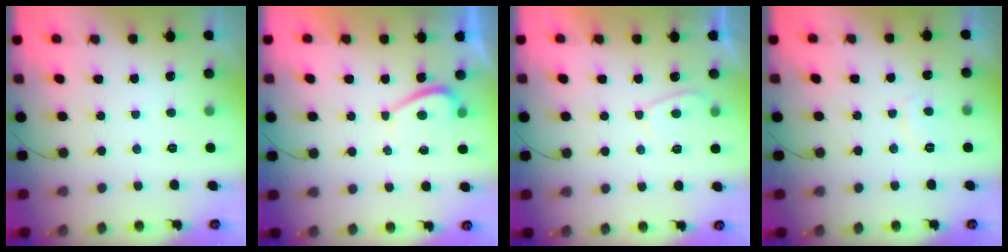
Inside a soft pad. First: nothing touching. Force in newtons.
{"total": 2.0, "press": 1.9, "slide": 0.6}
{"total": 2.7, "press": 2.6, "slide": 0.8}
{"total": 2.6, "press": 2.5, "slide": 0.7}